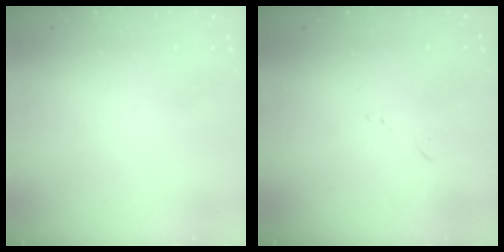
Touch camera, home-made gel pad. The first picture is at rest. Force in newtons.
{"total": 6.1, "press": 6.1, "slide": 0.8}